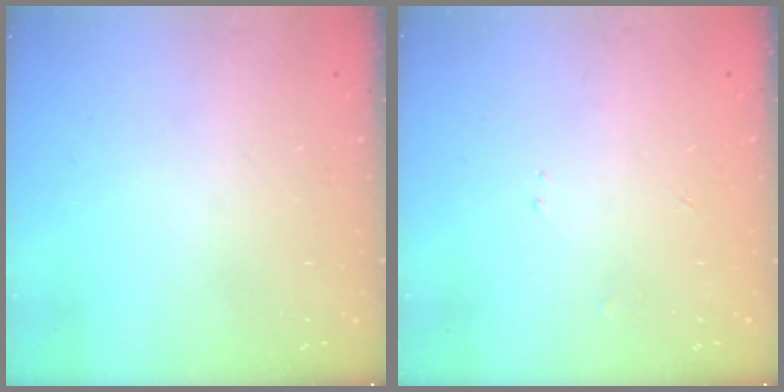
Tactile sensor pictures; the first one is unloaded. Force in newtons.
{"total": 2.4, "press": 2.4, "slide": 0.3}